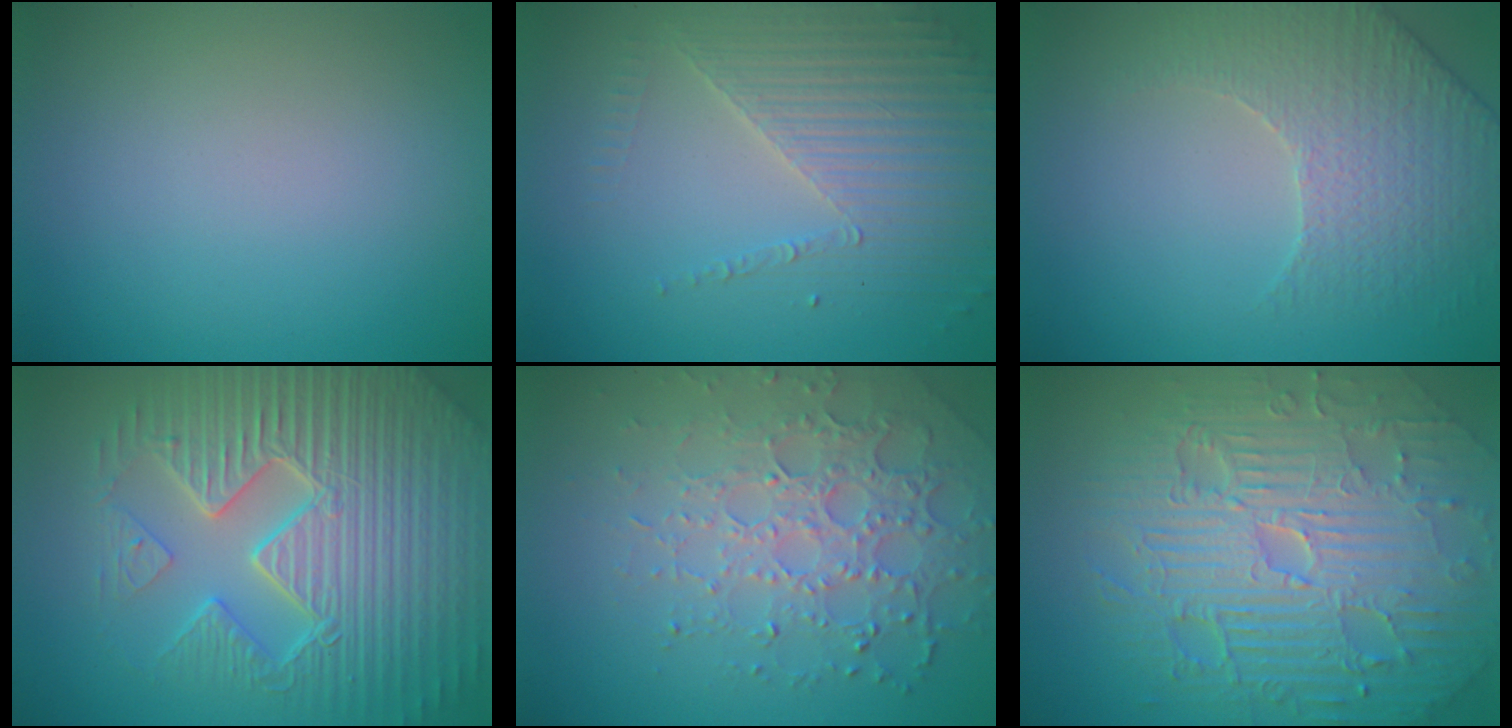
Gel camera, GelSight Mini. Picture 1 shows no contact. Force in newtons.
{"total": 3.9, "press": 3.6, "slide": 1.6}
{"total": 3.1, "press": 3.0, "slide": 1.0}
{"total": 9.5, "press": 6.8, "slide": 6.7}
{"total": 5.2, "press": 4.3, "slide": 2.8}
{"total": 11.6, "press": 7.5, "slide": 8.9}